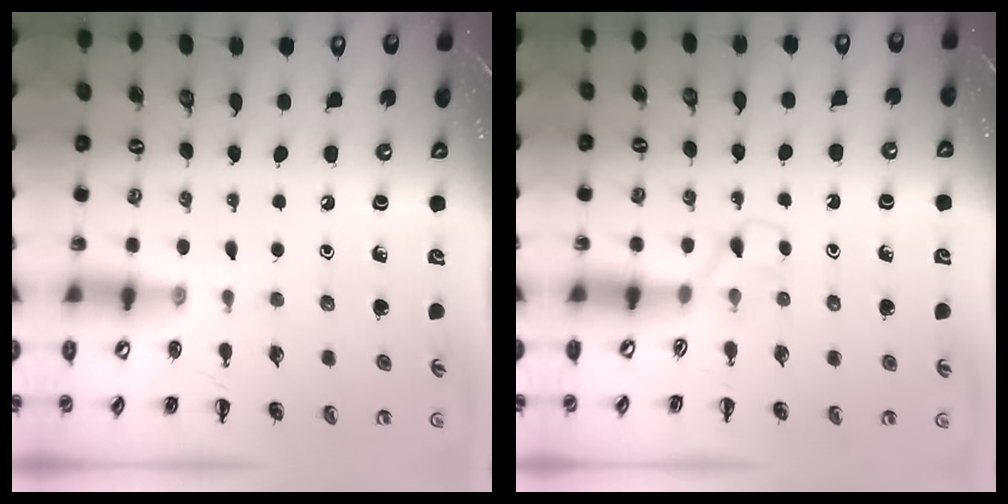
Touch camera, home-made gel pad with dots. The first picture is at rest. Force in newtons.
{"total": 2.9, "press": 2.7, "slide": 1.0}